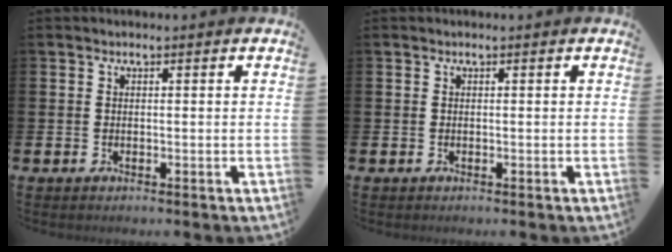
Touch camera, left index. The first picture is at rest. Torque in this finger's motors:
{"motor_torque": [0.00, 0.00, 0.00, 0.01]}